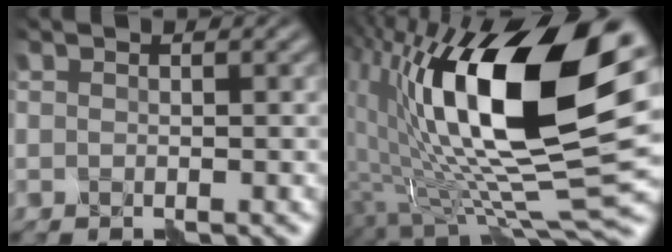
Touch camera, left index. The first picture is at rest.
{"total": 16.0, "force": [4.6, 5.6, 14.2], "torque": [-0.237, -0.006, 0.070]}